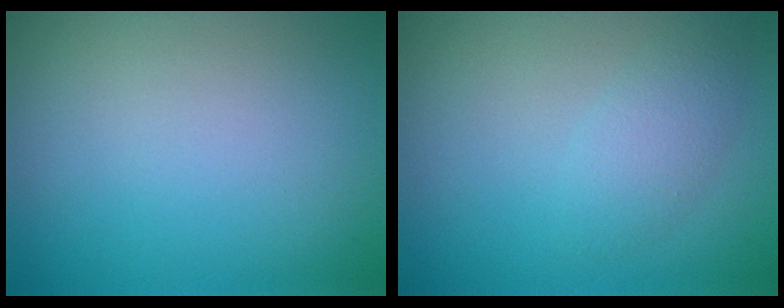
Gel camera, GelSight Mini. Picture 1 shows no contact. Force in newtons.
{"total": 2.0, "press": 2.0, "slide": 0.1}